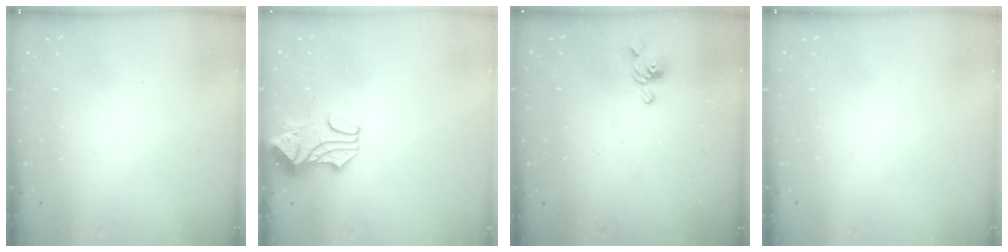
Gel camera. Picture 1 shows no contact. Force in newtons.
{"total": 2.1, "press": 1.8, "slide": 0.9}
{"total": 4.1, "press": 4.0, "slide": 0.6}
{"total": 0.0}